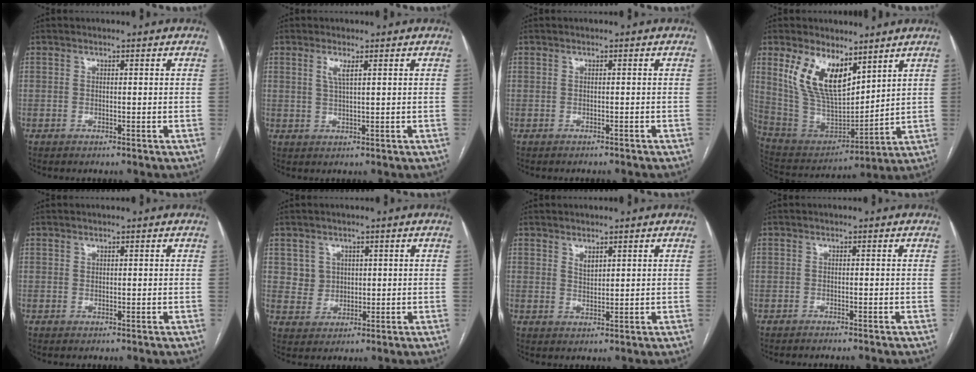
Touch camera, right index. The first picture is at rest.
{"total": 2.2, "force": [1.0, 0.1, 1.9], "torque": [-0.048, -0.001, 0.022]}
{"total": 1.4, "force": [-1.3, 0.1, 0.4], "torque": [-0.010, -0.002, -0.018]}
{"total": 14.3, "force": [7.9, 6.3, 10.1], "torque": [-0.204, 0.007, 0.164]}
{"total": 0.0}
{"total": 3.7, "force": [1.3, 3.4, 0.3], "torque": [-0.006, 0.007, 0.027]}
{"total": 1.8, "force": [1.2, 0.8, 1.1], "torque": [-0.020, -0.003, 0.028]}
{"total": 2.9, "force": [-2.6, -0.1, 1.2], "torque": [-0.015, -0.001, -0.035]}